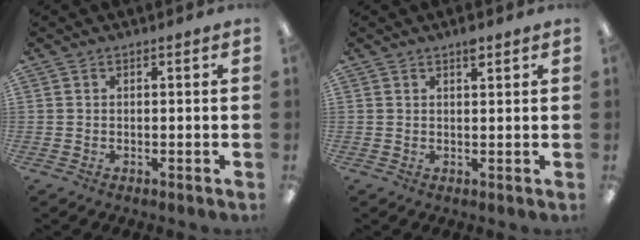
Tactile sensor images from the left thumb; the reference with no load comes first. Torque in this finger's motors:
{"motor_torque": [0.63, 0.17, 1.02, -0.20, 0.00]}